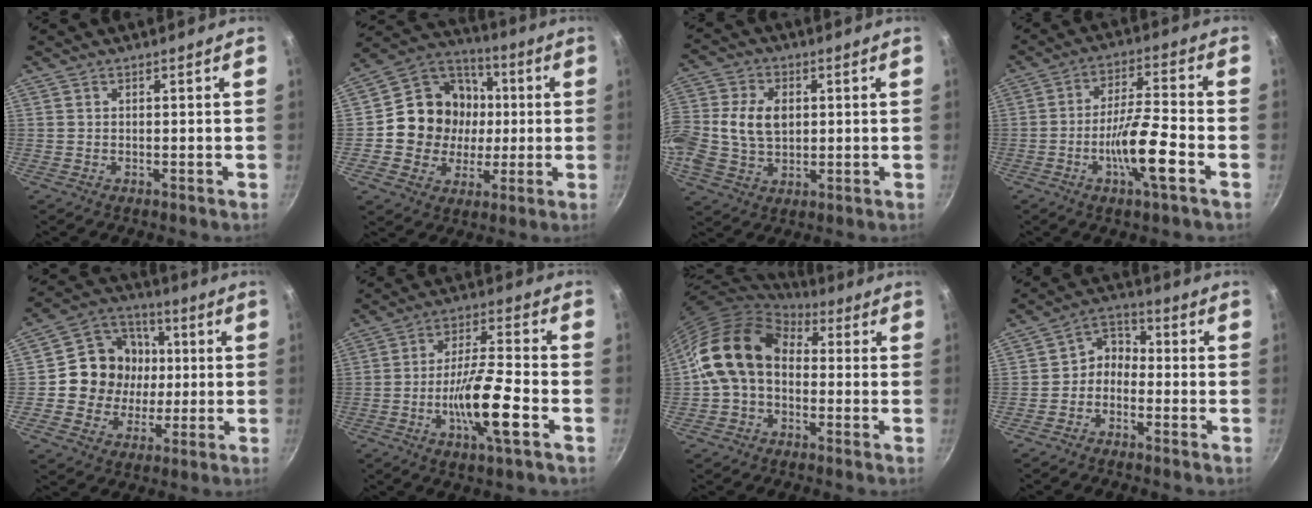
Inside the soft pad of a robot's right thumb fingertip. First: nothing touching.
{"total": 16.2, "force": [0.4, 14.9, 6.4], "torque": [-0.081, 0.023, 0.000]}
{"total": 15.4, "force": [1.3, 11.5, 10.1], "torque": [-0.223, 0.033, 0.019]}
{"total": 11.4, "force": [-4.3, 1.9, 10.4], "torque": [-0.183, 0.025, -0.080]}
{"total": 14.1, "force": [0.5, 13.0, 5.4], "torque": [-0.062, 0.022, 0.000]}
{"total": 12.8, "force": [-4.3, 2.2, 11.8], "torque": [-0.208, 0.022, -0.083]}
{"total": 13.1, "force": [1.2, 9.6, 8.9], "torque": [-0.132, 0.025, 0.003]}
{"total": 5.2, "force": [-1.9, 4.0, 2.7], "torque": [-0.024, 0.037, -0.050]}